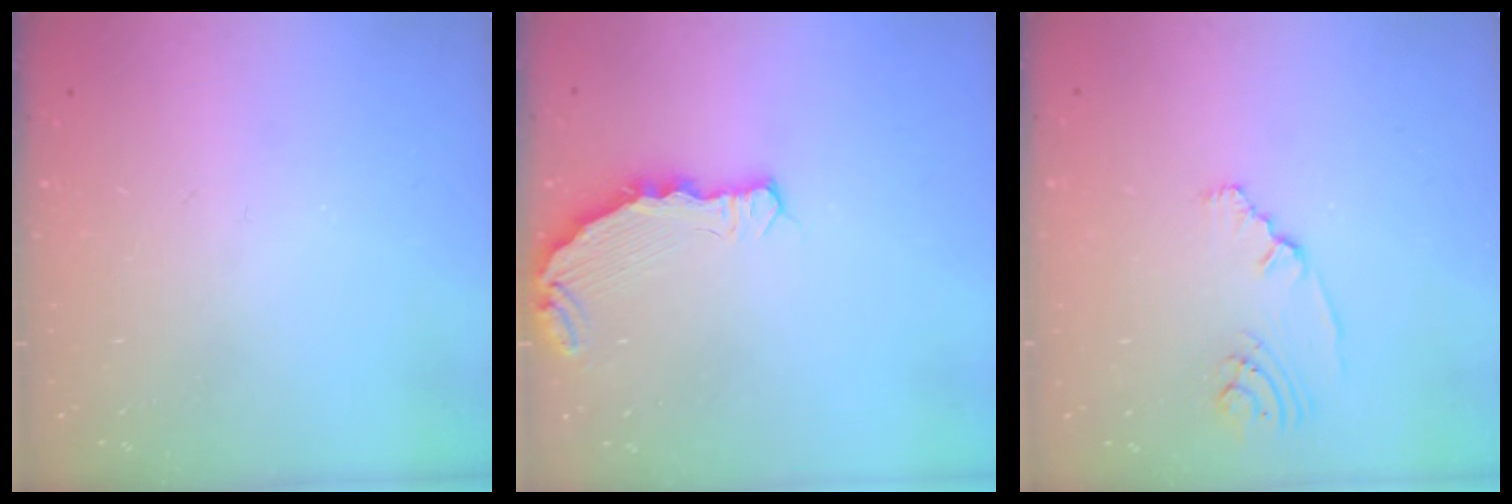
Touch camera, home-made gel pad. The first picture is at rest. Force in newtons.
{"total": 5.5, "press": 5.4, "slide": 0.9}
{"total": 2.2, "press": 2.1, "slide": 0.6}